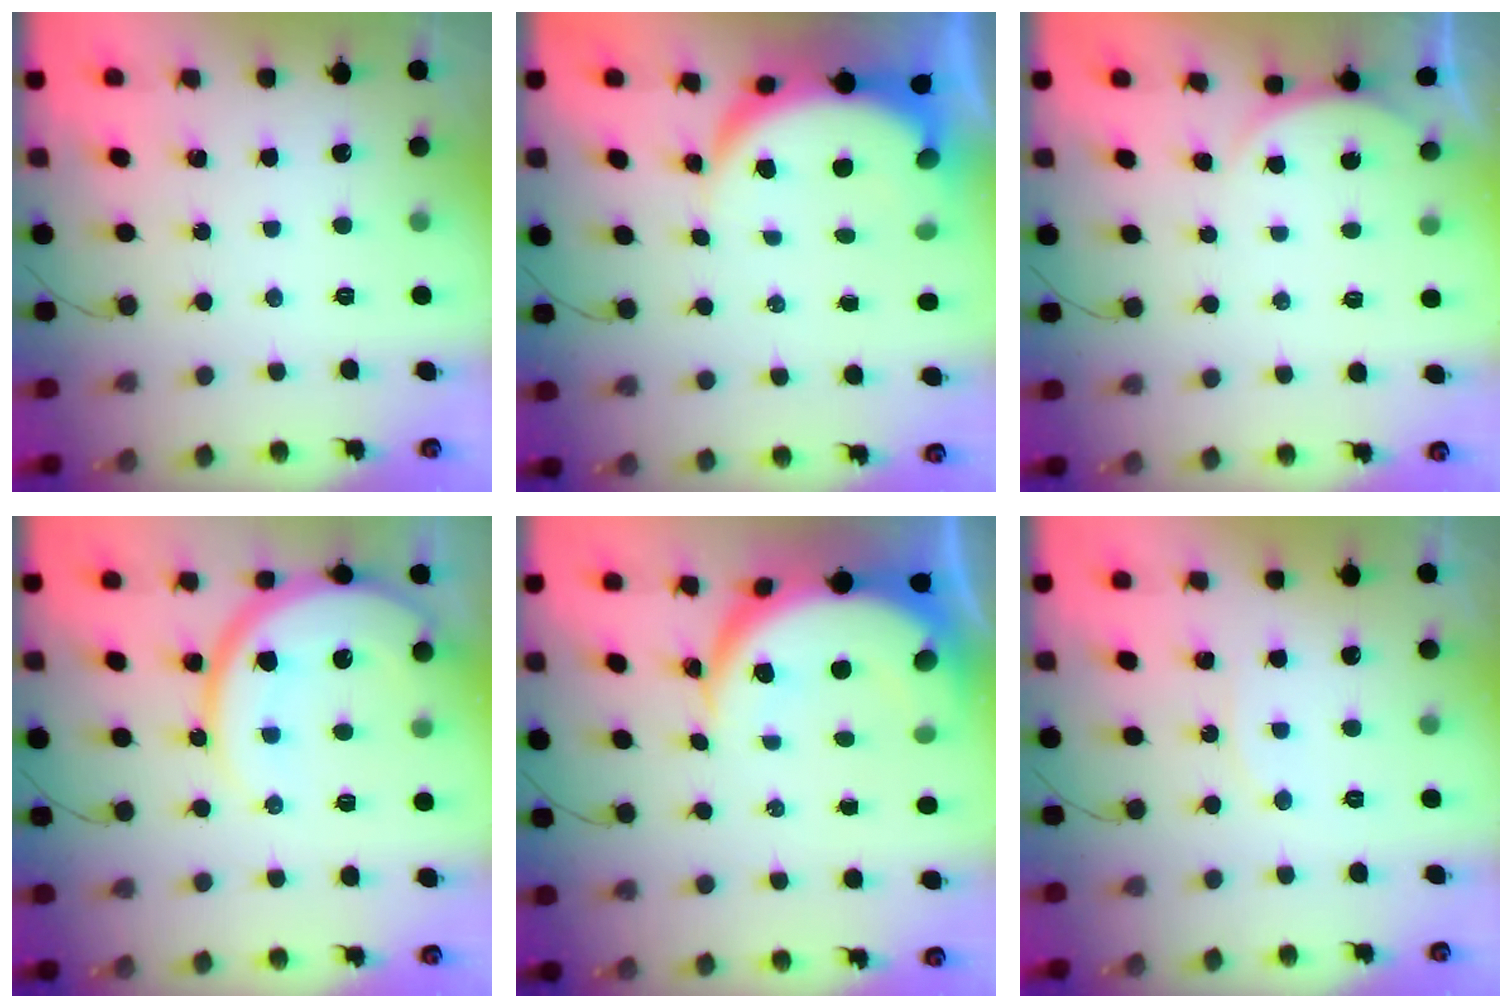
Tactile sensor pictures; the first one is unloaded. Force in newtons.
{"total": 8.0, "press": 8.0, "slide": 1.0}
{"total": 2.3, "press": 2.3, "slide": 0.5}
{"total": 14.2, "press": 14.2, "slide": 1.2}
{"total": 9.3, "press": 9.3, "slide": 0.7}
{"total": 3.5, "press": 3.5, "slide": 0.5}